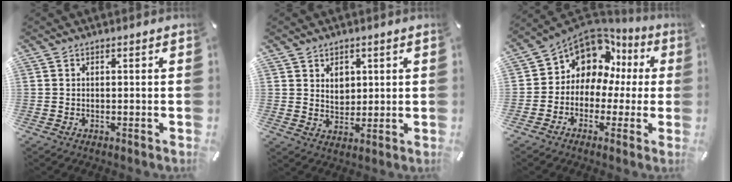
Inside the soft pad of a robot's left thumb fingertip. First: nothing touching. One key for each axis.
{"total": 4.6, "fx": 1.8, "fy": 3.9, "fz": 1.6, "tx": -0.021, "ty": -0.005, "tz": 0.029}
{"total": 9.7, "fx": 4.6, "fy": 7.8, "fz": 3.6, "tx": -0.093, "ty": -0.042, "tz": 0.089}